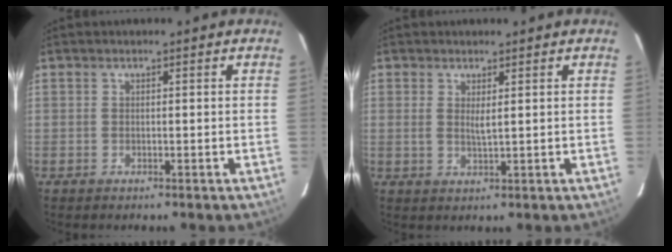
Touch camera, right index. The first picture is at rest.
{"total": 2.2, "force": [0.7, 0.5, 2.0], "torque": [-0.037, -0.004, 0.012]}